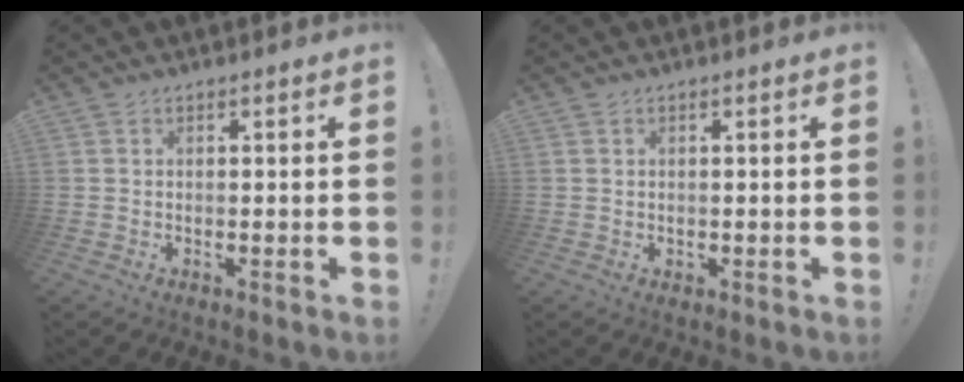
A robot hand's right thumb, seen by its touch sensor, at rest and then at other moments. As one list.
[{"total": 0.5, "force": [0.2, 0.5, 0.1], "torque": [-0.001, 0.002, 0.002]}]